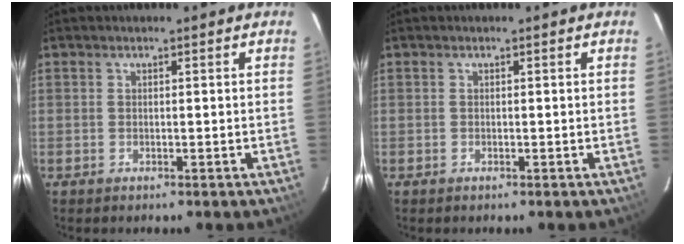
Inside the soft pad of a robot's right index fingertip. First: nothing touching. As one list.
[{"total": 0.0}]